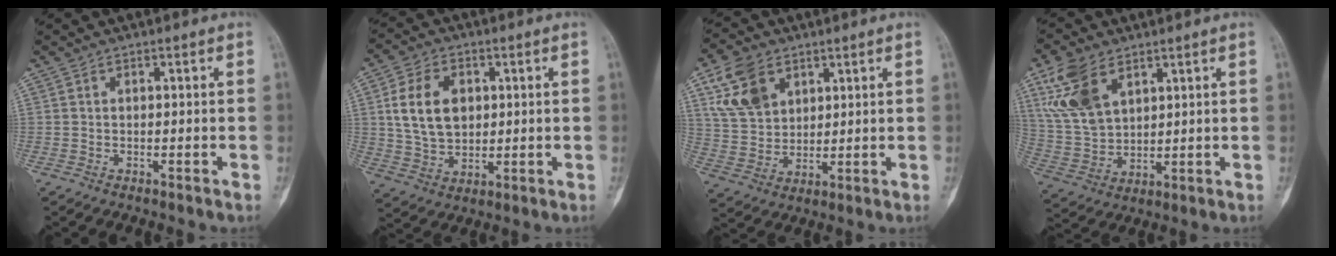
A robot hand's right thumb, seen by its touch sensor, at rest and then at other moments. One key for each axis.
{"total": 11.3, "fx": 2.3, "fy": 7.9, "fz": 7.7, "tx": -0.126, "ty": -0.005, "tz": 0.049}
{"total": 11.2, "fx": 5.4, "fy": 7.8, "fz": 6.0, "tx": -0.098, "ty": -0.013, "tz": 0.112}
{"total": 12.1, "fx": 6.2, "fy": 7.0, "fz": 7.6, "tx": -0.150, "ty": -0.015, "tz": 0.135}